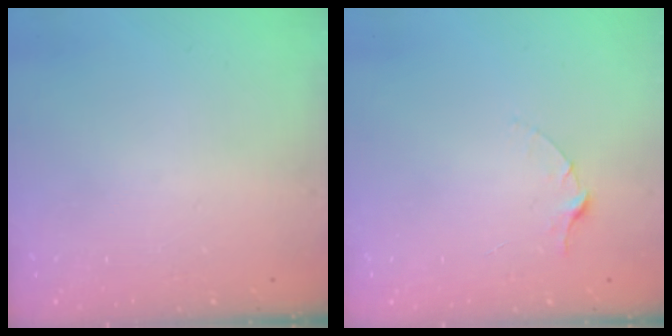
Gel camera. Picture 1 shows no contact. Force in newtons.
{"total": 5.2, "press": 5.2, "slide": 0.5}